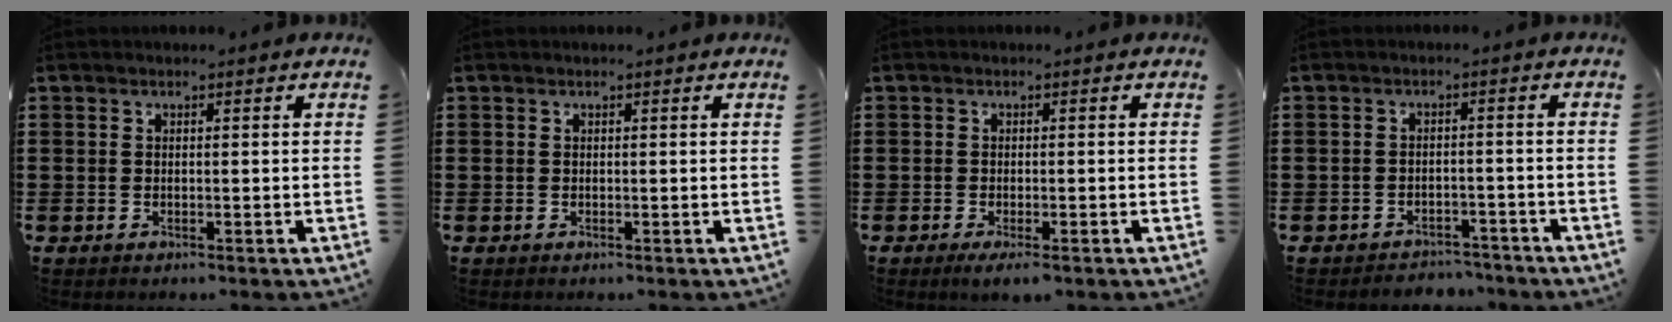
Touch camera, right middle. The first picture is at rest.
{"total": 0.0}
{"total": 1.6, "force": [-0.9, 0.3, 1.3], "torque": [-0.023, -0.002, -0.016]}
{"total": 2.7, "force": [-2.7, 0.5, -0.2], "torque": [-0.005, 0.001, -0.059]}